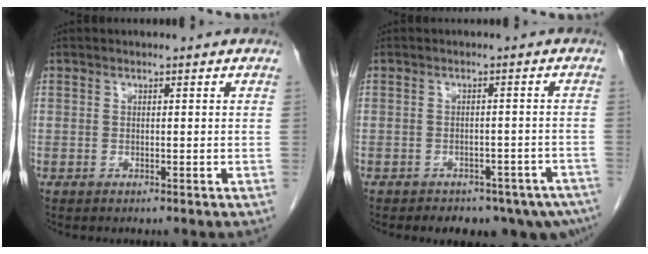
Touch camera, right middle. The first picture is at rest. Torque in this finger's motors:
{"motor_torque": [1.08, -1.05, 0.12, 0.05]}